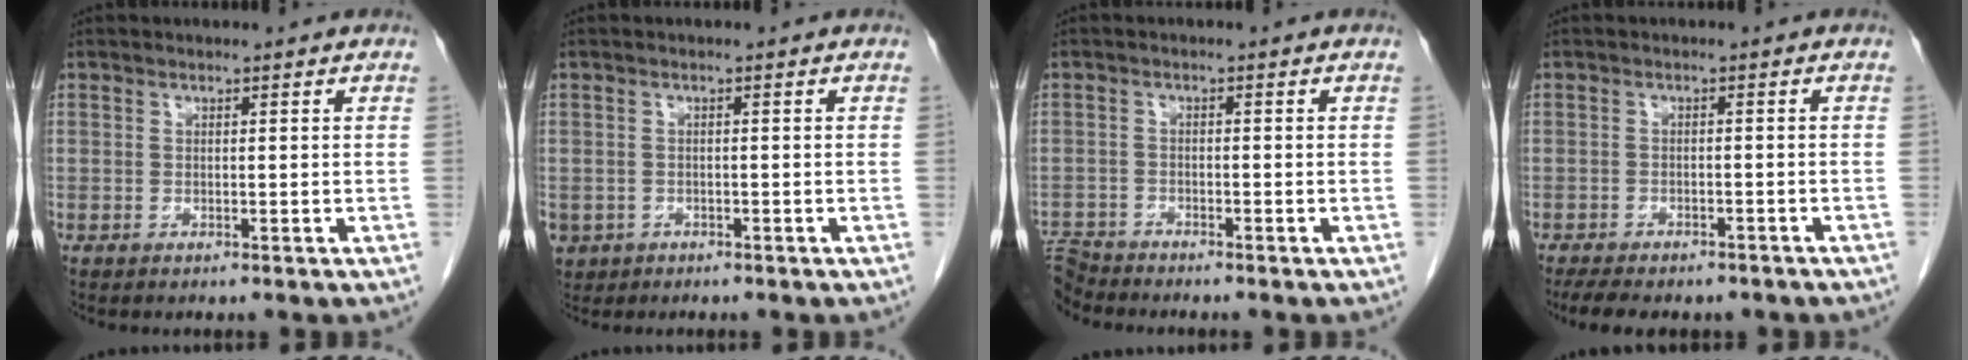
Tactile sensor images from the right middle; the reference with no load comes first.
{"total": 3.7, "force": [-1.9, 3.1, 0.8], "torque": [-0.016, 0.001, -0.027]}
{"total": 4.3, "force": [-4.3, 0.0, -0.3], "torque": [0.007, -0.011, -0.084]}
{"total": 10.7, "force": [-8.8, 3.7, 4.9], "torque": [-0.082, 0.000, -0.108]}